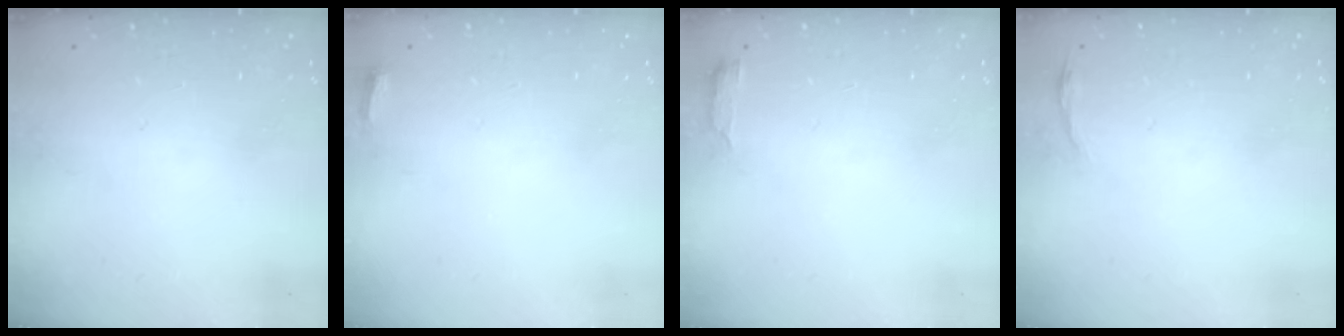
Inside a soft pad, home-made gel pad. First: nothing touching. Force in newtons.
{"total": 2.7, "press": 2.6, "slide": 0.9}
{"total": 2.6, "press": 2.6, "slide": 0.5}
{"total": 2.8, "press": 2.8, "slide": 0.6}